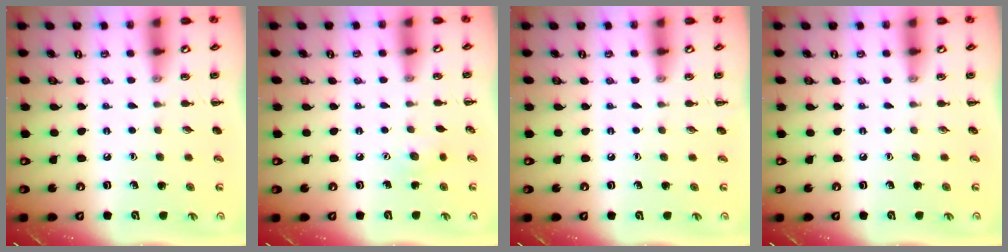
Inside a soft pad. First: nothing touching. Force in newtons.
{"total": 5.0, "press": 4.8, "slide": 1.3}
{"total": 0.0}
{"total": 0.0}